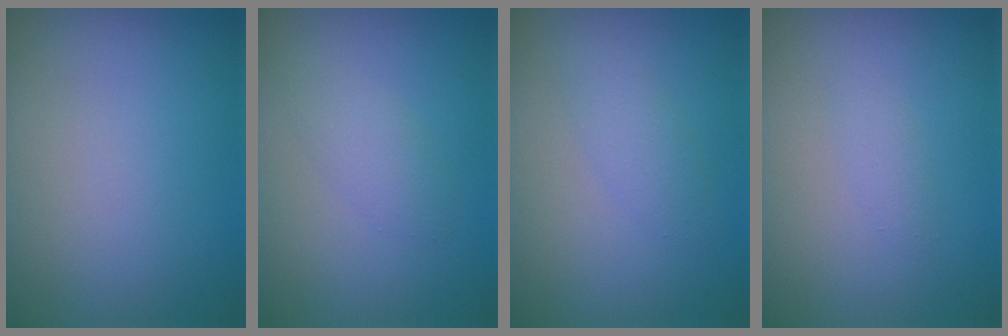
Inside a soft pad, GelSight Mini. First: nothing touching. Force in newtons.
{"total": 1.8, "press": 1.8, "slide": 0.1}
{"total": 1.7, "press": 1.7, "slide": 0.0}
{"total": 0.8, "press": 0.8, "slide": 0.0}